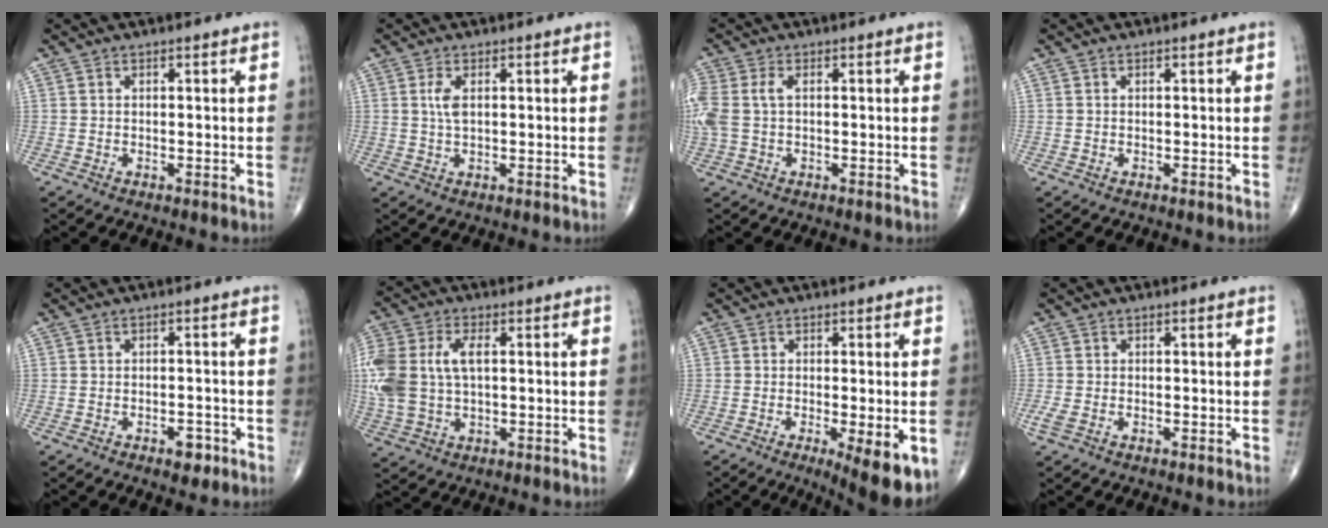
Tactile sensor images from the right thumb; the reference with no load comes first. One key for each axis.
{"total": 2.7, "fx": 0.7, "fy": 1.0, "fz": 2.4, "tx": -0.055, "ty": -0.001, "tz": 0.017}
{"total": 6.7, "fx": 0.7, "fy": 4.0, "fz": 5.4, "tx": -0.167, "ty": 0.021, "tz": 0.019}
{"total": 0.0}
{"total": 3.1, "fx": -1.7, "fy": 1.5, "fz": 2.0, "tx": -0.017, "ty": 0.009, "tz": -0.020}
{"total": 14.7, "fx": 1.7, "fy": 8.7, "fz": 11.7, "tx": -0.297, "ty": 0.010, "tz": 0.037}
{"total": 9.3, "fx": -3.5, "fy": 2.3, "fz": 8.3, "tx": -0.113, "ty": -0.019, "tz": -0.048}
{"total": 1.7, "fx": -0.6, "fy": 0.9, "fz": 1.3, "tx": -0.044, "ty": -0.001, "tz": -0.014}